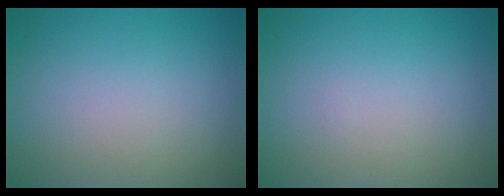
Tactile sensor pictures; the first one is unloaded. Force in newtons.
{"total": 0.0}